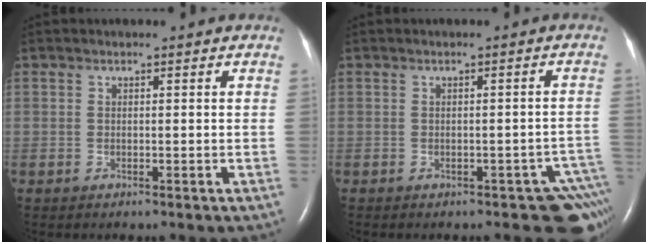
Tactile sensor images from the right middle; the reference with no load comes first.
{"total": 5.2, "force": [-3.8, 2.0, 3.0], "torque": [-0.012, 0.010, -0.042]}